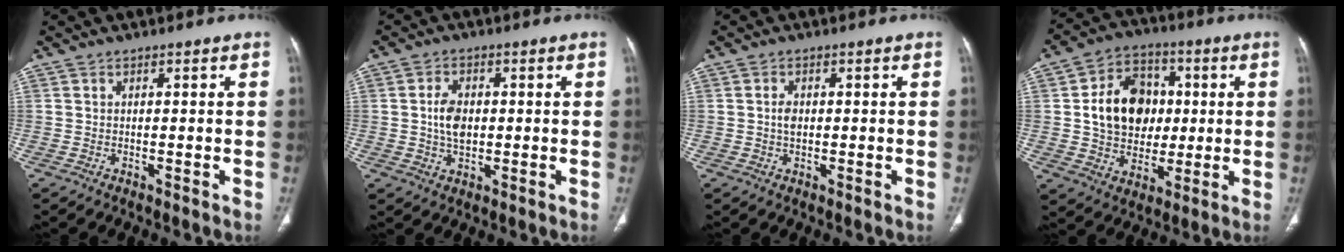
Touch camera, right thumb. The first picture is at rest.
{"total": 5.5, "force": [0.3, 3.6, 4.2], "torque": [-0.072, 0.001, 0.006]}
{"total": 2.0, "force": [0.2, 1.3, 1.5], "torque": [-0.027, 0.000, 0.003]}
{"total": 15.6, "force": [1.7, 12.3, 9.4], "torque": [-0.116, 0.010, 0.033]}